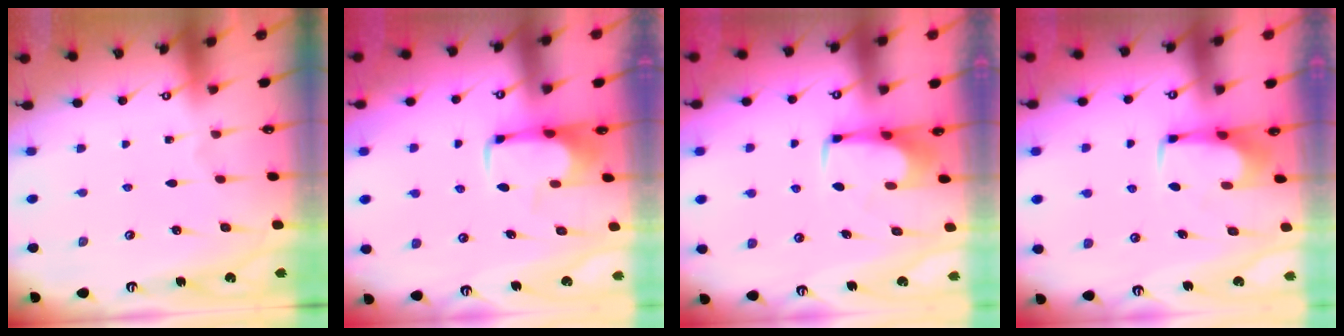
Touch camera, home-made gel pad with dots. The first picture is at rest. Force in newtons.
{"total": 2.0, "press": 1.9, "slide": 0.4}
{"total": 1.7, "press": 1.5, "slide": 0.7}
{"total": 2.0, "press": 1.9, "slide": 0.6}